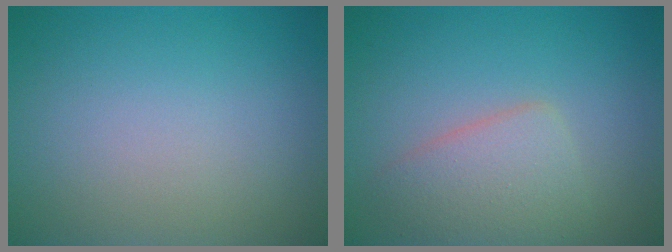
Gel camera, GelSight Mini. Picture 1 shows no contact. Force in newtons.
{"total": 3.6, "press": 3.6, "slide": 0.1}